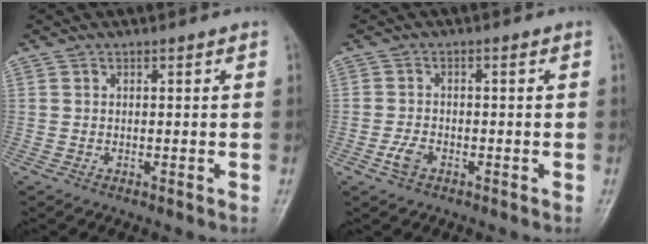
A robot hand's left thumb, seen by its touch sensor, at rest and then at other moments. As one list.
[{"total": 2.8, "force": [-1.4, 1.6, 1.8], "torque": [-0.040, 0.007, -0.029]}]